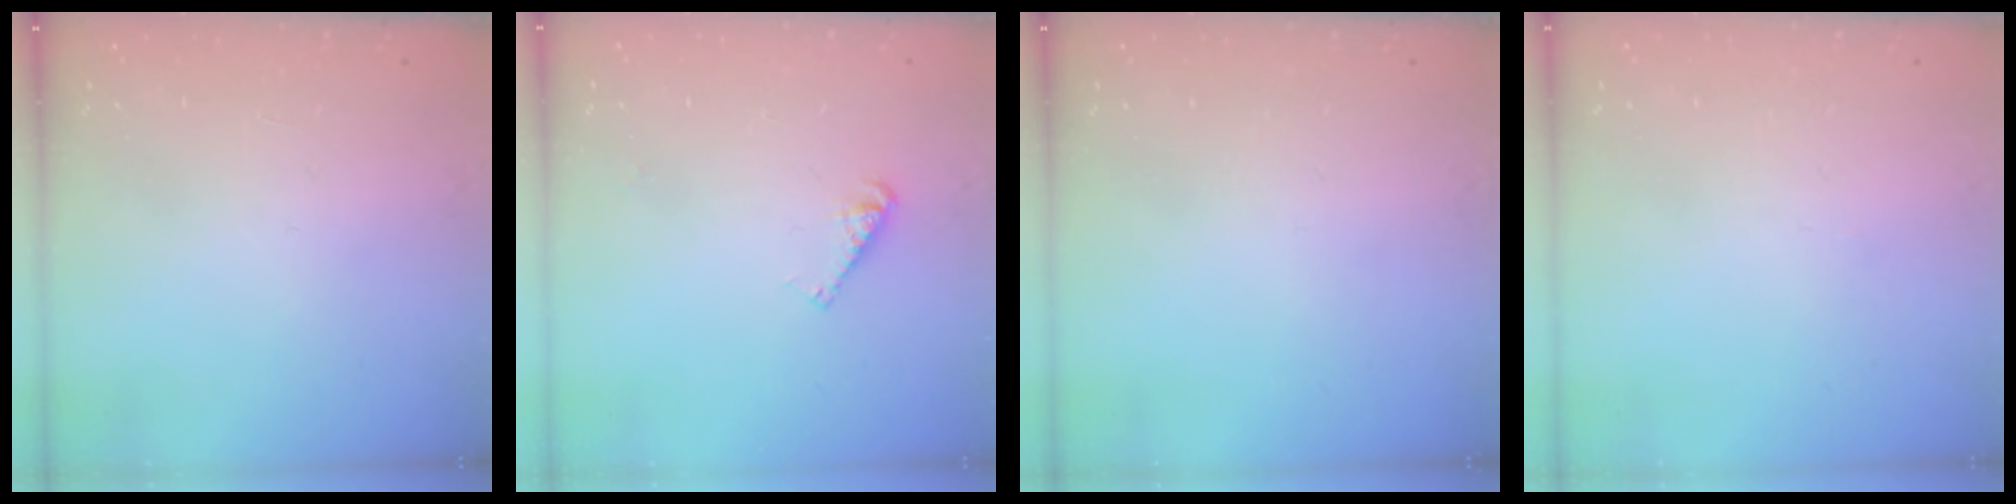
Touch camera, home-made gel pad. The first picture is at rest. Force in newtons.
{"total": 3.8, "press": 3.8, "slide": 0.4}
{"total": 0.0}
{"total": 0.0}